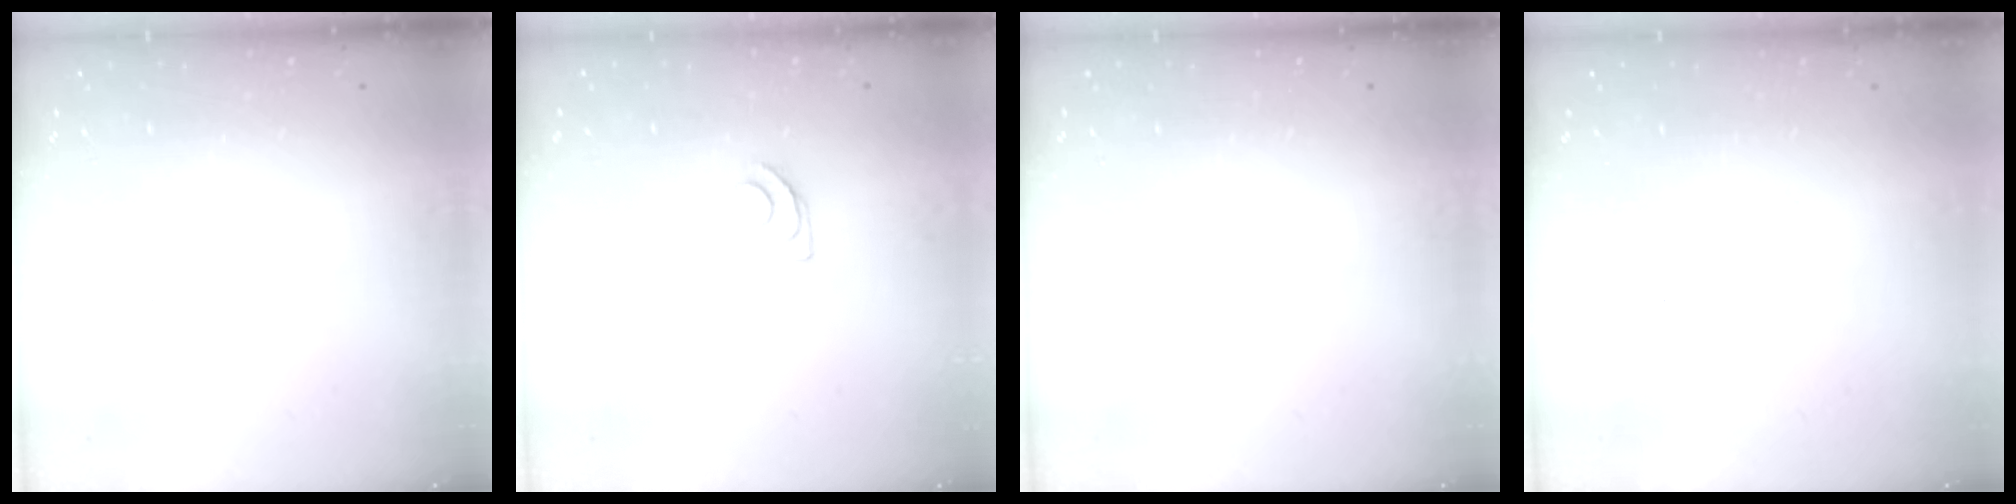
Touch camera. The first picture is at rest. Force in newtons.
{"total": 4.9, "press": 4.9, "slide": 0.6}
{"total": 0.0}
{"total": 1.5, "press": 1.5, "slide": 0.1}